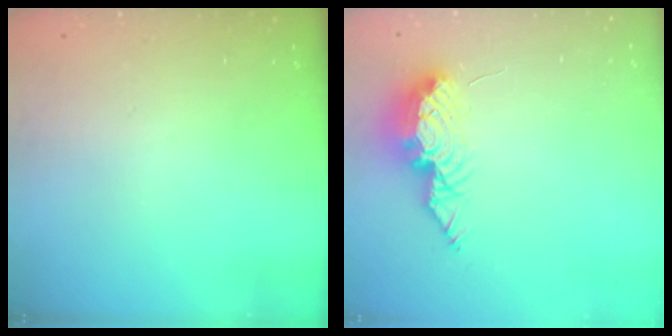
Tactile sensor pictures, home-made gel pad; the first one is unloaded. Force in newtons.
{"total": 10.7, "press": 10.7, "slide": 1.0}